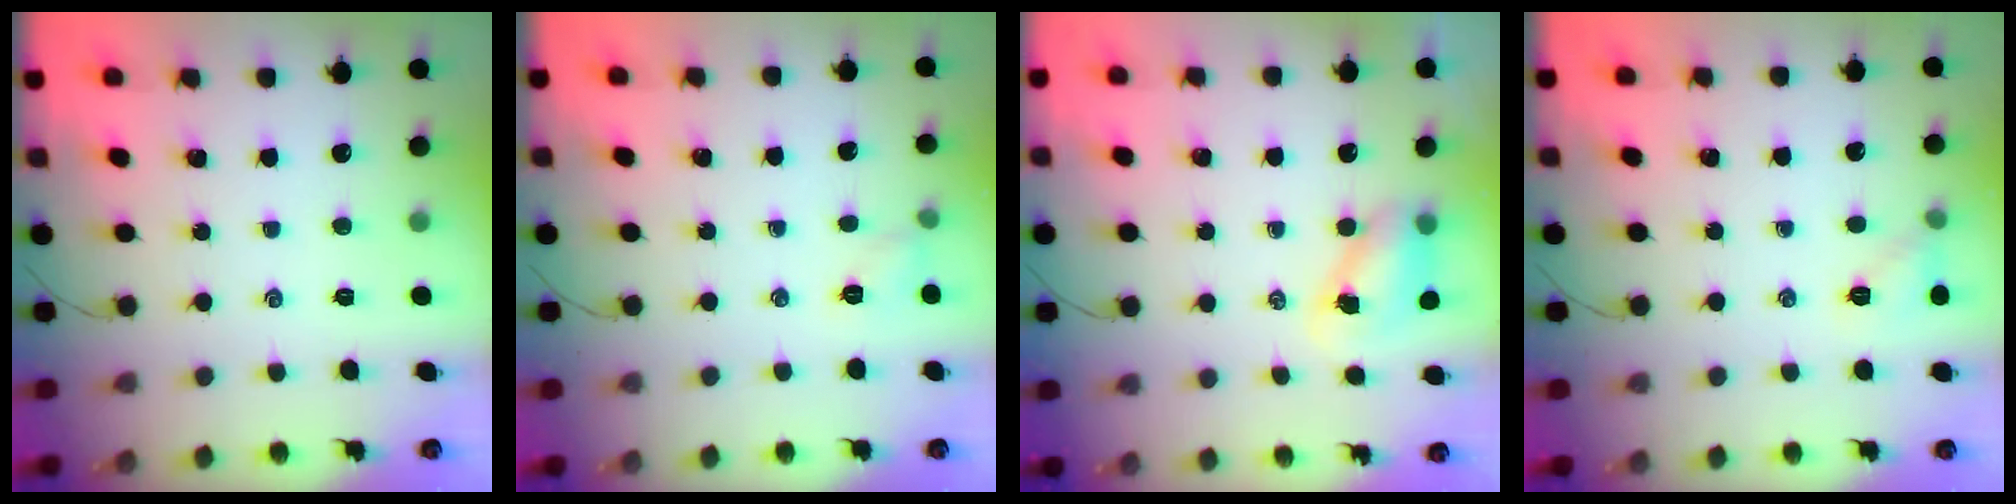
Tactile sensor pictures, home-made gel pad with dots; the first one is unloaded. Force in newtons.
{"total": 4.7, "press": 4.5, "slide": 1.1}
{"total": 6.7, "press": 6.7, "slide": 0.9}
{"total": 6.0, "press": 5.7, "slide": 1.7}